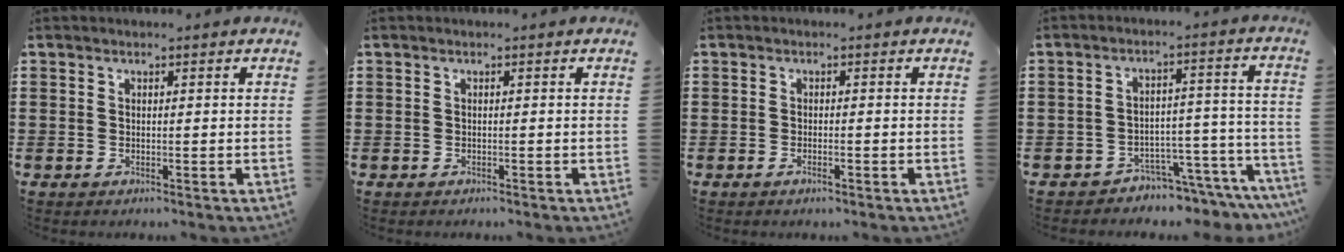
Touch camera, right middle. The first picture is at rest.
{"total": 0.0}
{"total": 0.9, "force": [-0.5, 0.2, 0.7], "torque": [-0.015, -0.005, -0.009]}
{"total": 4.3, "force": [-4.2, 0.4, 0.7], "torque": [-0.019, 0.005, -0.086]}